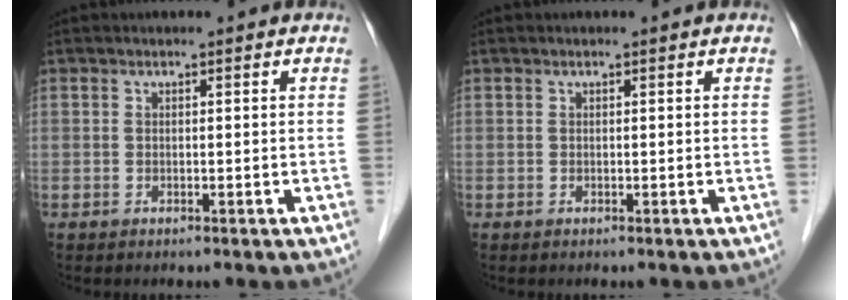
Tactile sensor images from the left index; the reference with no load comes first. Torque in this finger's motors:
{"motor_torque": [0.00, 0.00, 0.02, 0.00]}